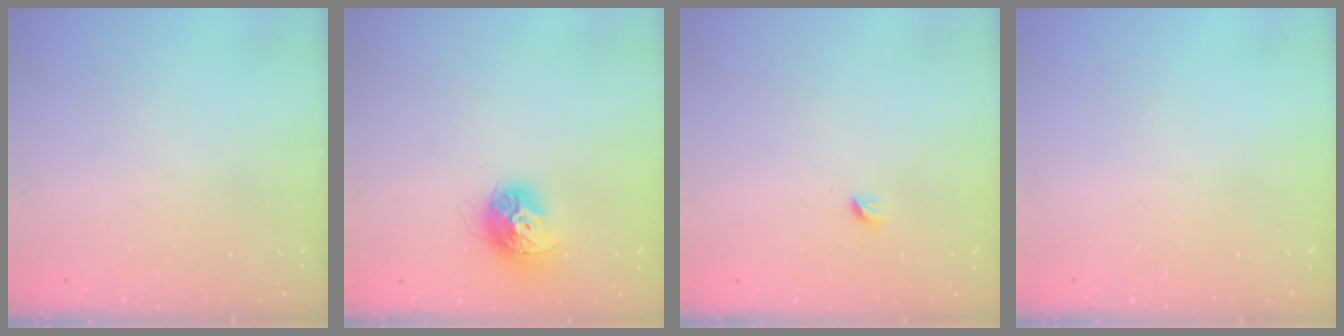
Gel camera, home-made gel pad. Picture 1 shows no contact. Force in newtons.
{"total": 12.2, "press": 12.1, "slide": 1.0}
{"total": 3.2, "press": 3.1, "slide": 0.5}
{"total": 0.0}